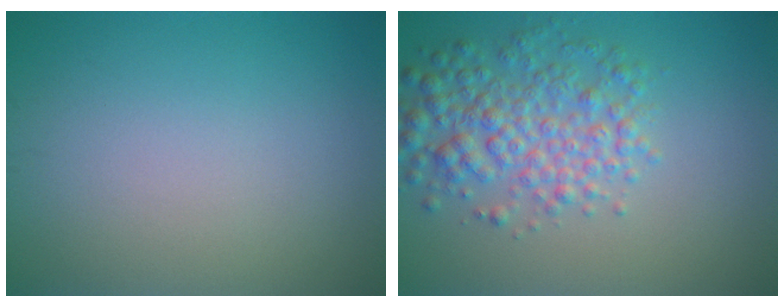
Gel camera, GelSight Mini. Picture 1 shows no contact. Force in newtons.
{"total": 5.0, "press": 5.0, "slide": 0.0}